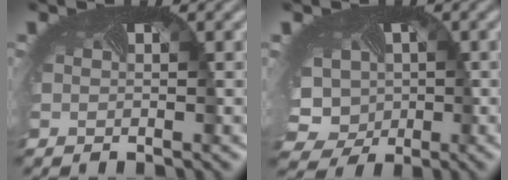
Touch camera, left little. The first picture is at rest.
{"total": 9.1, "force": [-1.9, 8.0, 4.0], "torque": [-0.080, -0.023, -0.045]}